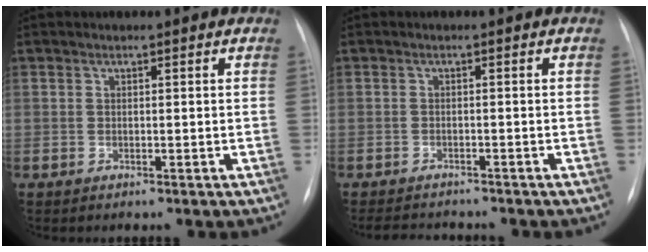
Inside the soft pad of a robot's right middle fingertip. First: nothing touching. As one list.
[{"total": 5.2, "force": [-4.9, 1.3, 1.2], "torque": [-0.016, -0.006, -0.070]}]